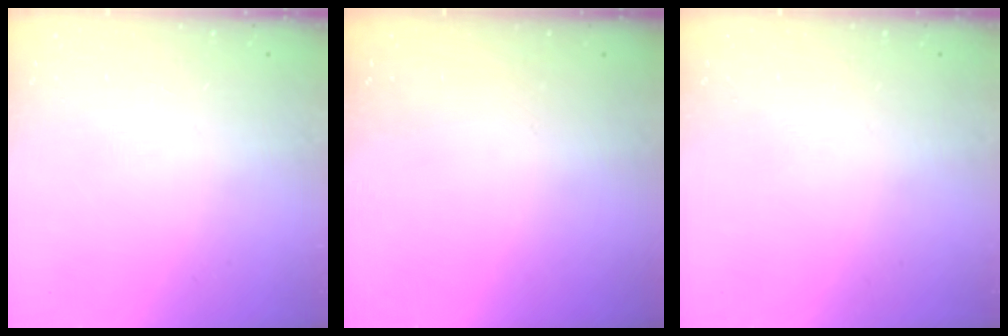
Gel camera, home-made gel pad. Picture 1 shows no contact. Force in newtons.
{"total": 0.0}
{"total": 0.0}